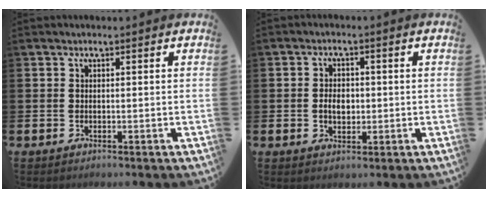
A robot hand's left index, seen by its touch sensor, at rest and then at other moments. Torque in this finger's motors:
{"motor_torque": [0.31, -0.05, 0.07, 0.09]}